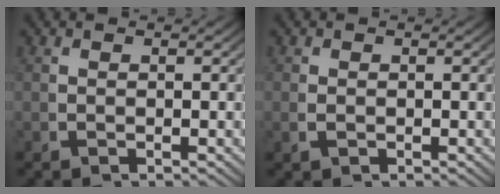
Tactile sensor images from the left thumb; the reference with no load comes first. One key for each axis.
{"total": 0.9, "fx": -0.1, "fy": 0.7, "fz": 0.5, "tx": -0.017, "ty": -0.010, "tz": 0.005}